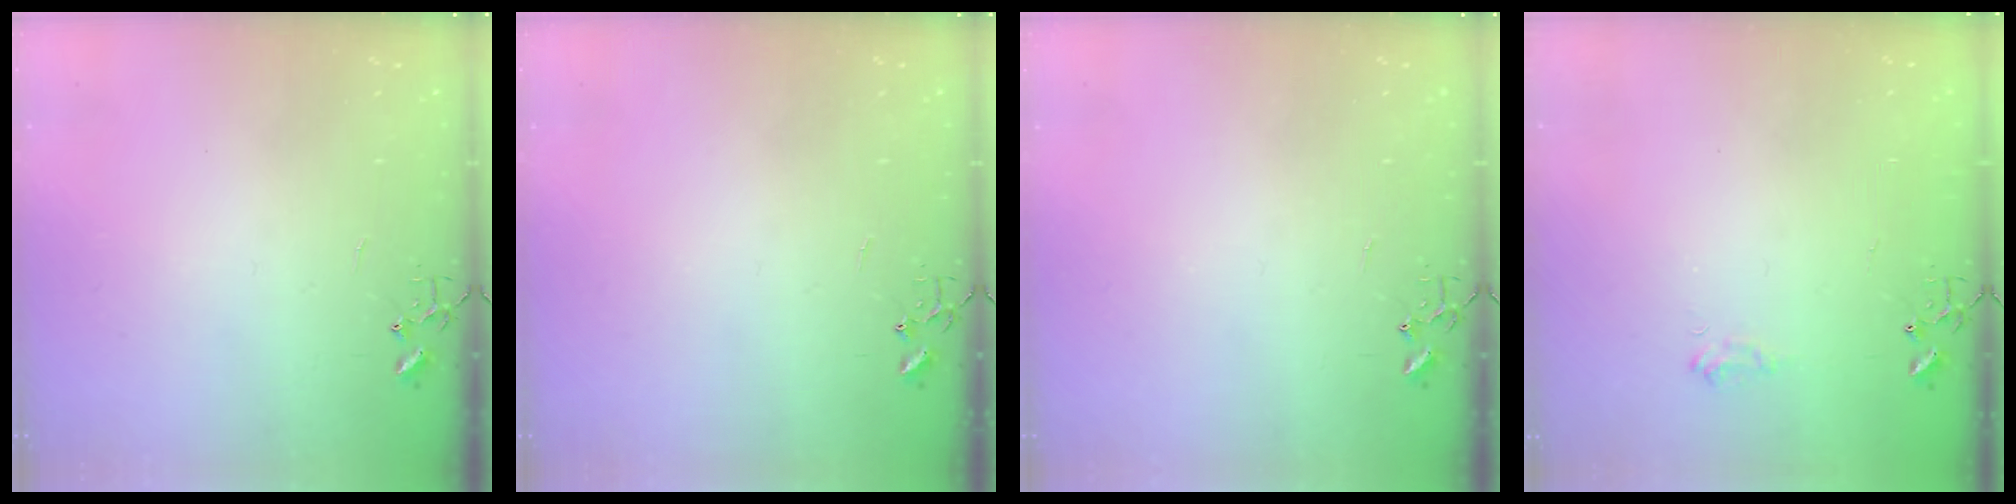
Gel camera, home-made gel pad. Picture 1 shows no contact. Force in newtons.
{"total": 0.0}
{"total": 0.0}
{"total": 6.3, "press": 6.3, "slide": 0.8}